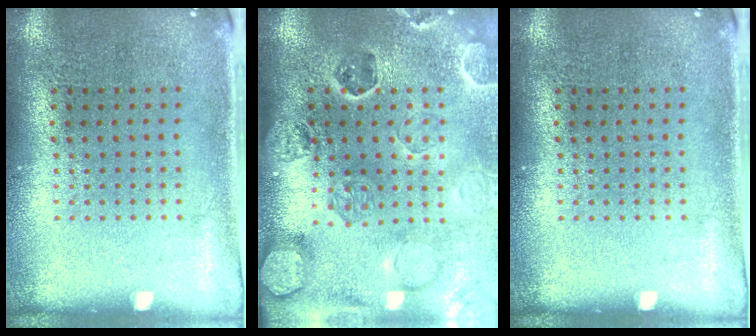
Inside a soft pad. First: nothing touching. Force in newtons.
{"total": 2.7, "press": 2.7, "slide": 0.3}
{"total": 0.0}